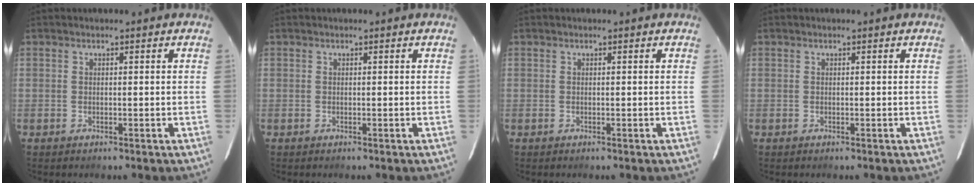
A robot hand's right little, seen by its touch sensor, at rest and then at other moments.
{"total": 0.0}
{"total": 0.0}
{"total": 0.0}